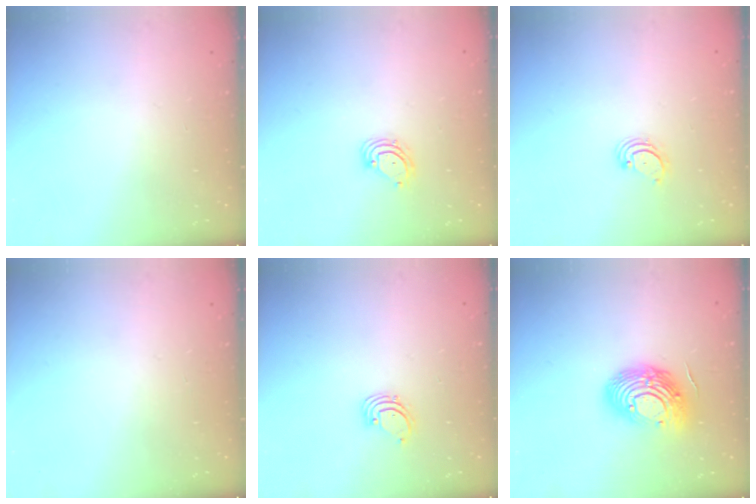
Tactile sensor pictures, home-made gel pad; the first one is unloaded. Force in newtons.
{"total": 4.7, "press": 4.7, "slide": 0.6}
{"total": 2.7, "press": 2.7, "slide": 0.3}
{"total": 0.0}
{"total": 1.4, "press": 1.4, "slide": 0.1}
{"total": 14.7, "press": 14.6, "slide": 1.2}